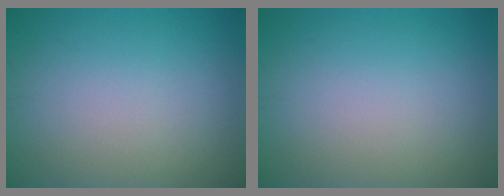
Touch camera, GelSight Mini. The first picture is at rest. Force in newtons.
{"total": 0.0}